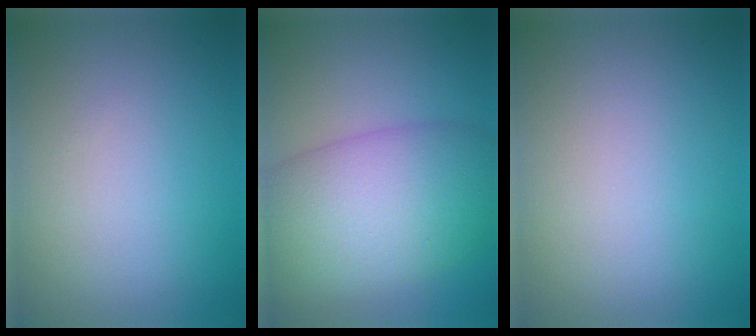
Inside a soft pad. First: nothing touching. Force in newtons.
{"total": 10.0, "press": 9.9, "slide": 0.4}
{"total": 0.0}